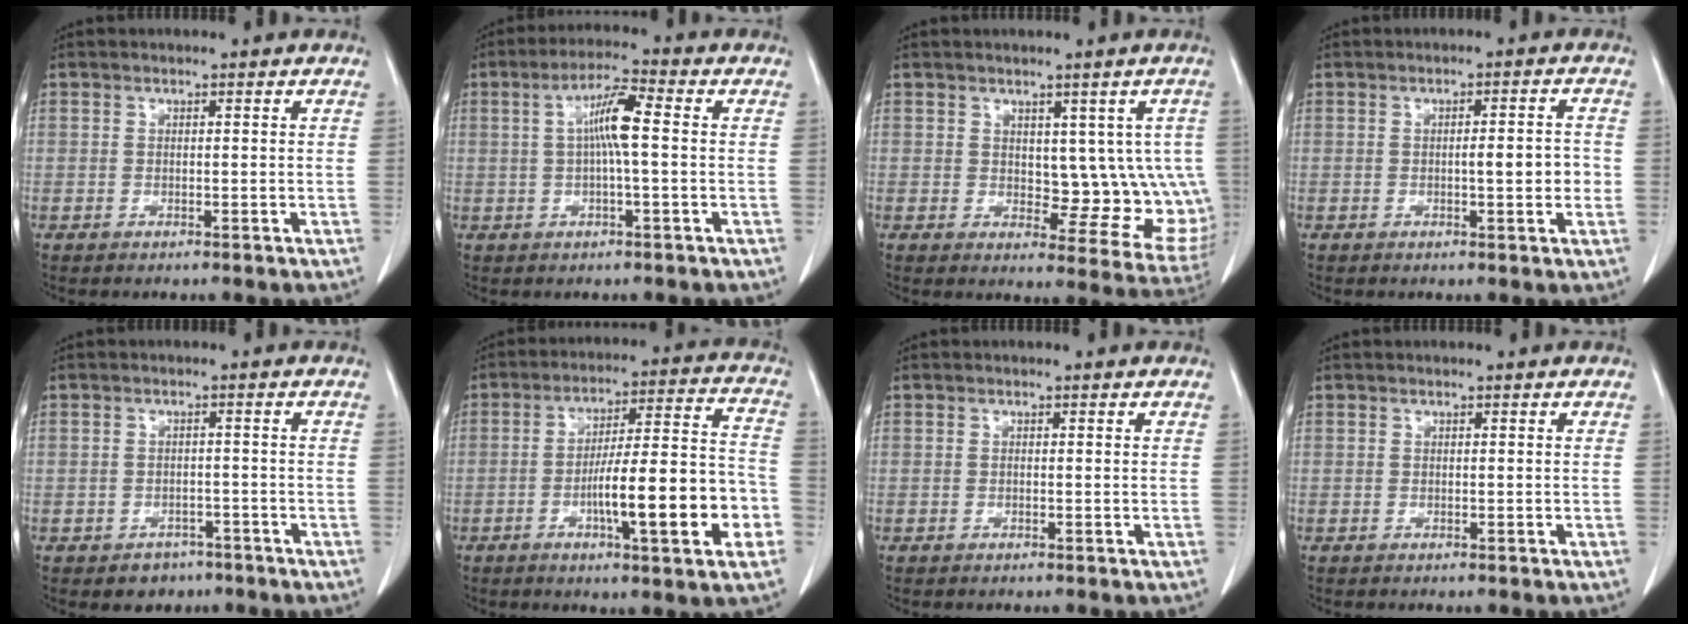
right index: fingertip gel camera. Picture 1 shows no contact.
{"total": 6.3, "force": [0.5, 0.4, 6.3], "torque": [-0.119, 0.013, 0.006]}
{"total": 9.5, "force": [1.1, 5.5, 7.7], "torque": [-0.063, 0.001, 0.024]}
{"total": 4.2, "force": [-0.5, 0.7, 4.1], "torque": [-0.063, 0.004, -0.005]}
{"total": 3.5, "force": [-2.3, 2.6, 0.6], "torque": [-0.004, 0.011, -0.026]}
{"total": 16.1, "force": [-5.0, 1.7, 15.2], "torque": [-0.235, 0.011, -0.074]}
{"total": 0.0}
{"total": 0.0}